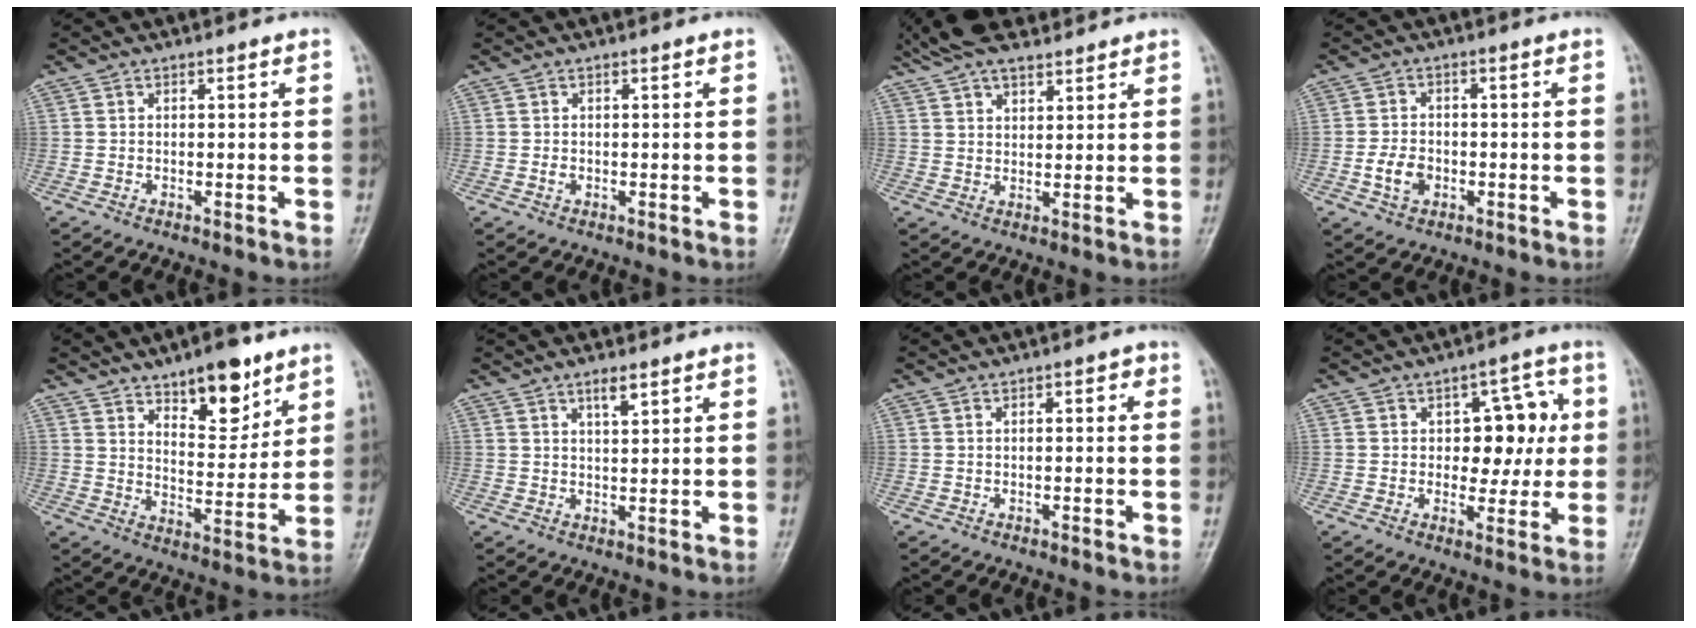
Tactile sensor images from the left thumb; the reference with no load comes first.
{"total": 0.6, "force": [-0.2, 0.5, 0.3], "torque": [-0.005, 0.001, -0.004]}
{"total": 10.3, "force": [8.5, 3.8, 4.5], "torque": [-0.064, 0.001, 0.152]}
{"total": 4.7, "force": [-1.5, 3.4, 2.8], "torque": [-0.044, 0.009, -0.029]}
{"total": 12.1, "force": [7.9, 5.2, 7.6], "torque": [-0.078, -0.053, 0.125]}
{"total": 3.0, "force": [2.1, 0.8, 2.0], "torque": [-0.031, -0.010, 0.035]}
{"total": 1.9, "force": [0.3, 1.0, 1.7], "torque": [-0.016, 0.008, -0.002]}
{"total": 9.9, "force": [1.3, 6.3, 7.5], "torque": [-0.046, 0.007, 0.017]}